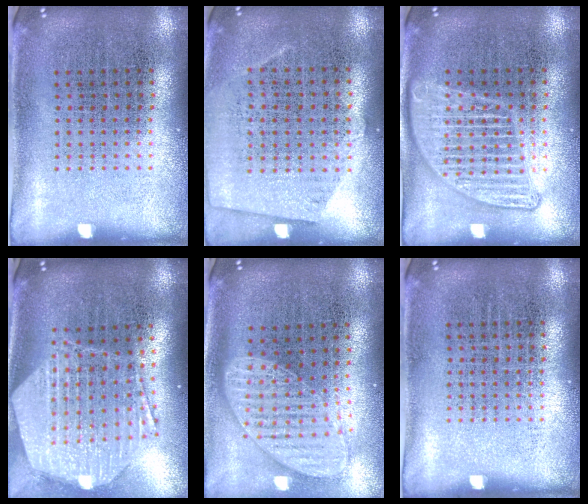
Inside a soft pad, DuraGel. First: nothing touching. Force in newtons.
{"total": 0.6, "press": 0.2, "slide": 0.6}
{"total": 1.8, "press": 1.8, "slide": 0.3}
{"total": 2.9, "press": 2.3, "slide": 1.8}
{"total": 1.8, "press": 1.5, "slide": 1.0}
{"total": 0.0}